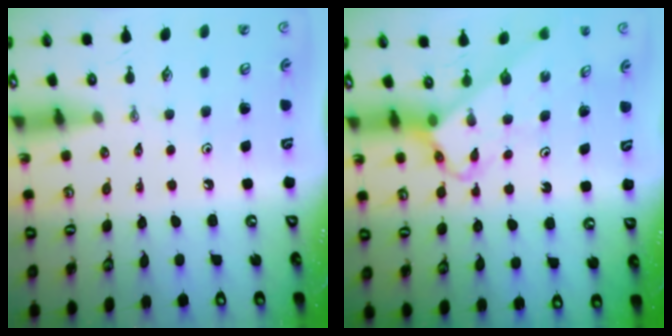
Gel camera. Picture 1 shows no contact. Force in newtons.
{"total": 3.7, "press": 3.7, "slide": 0.1}